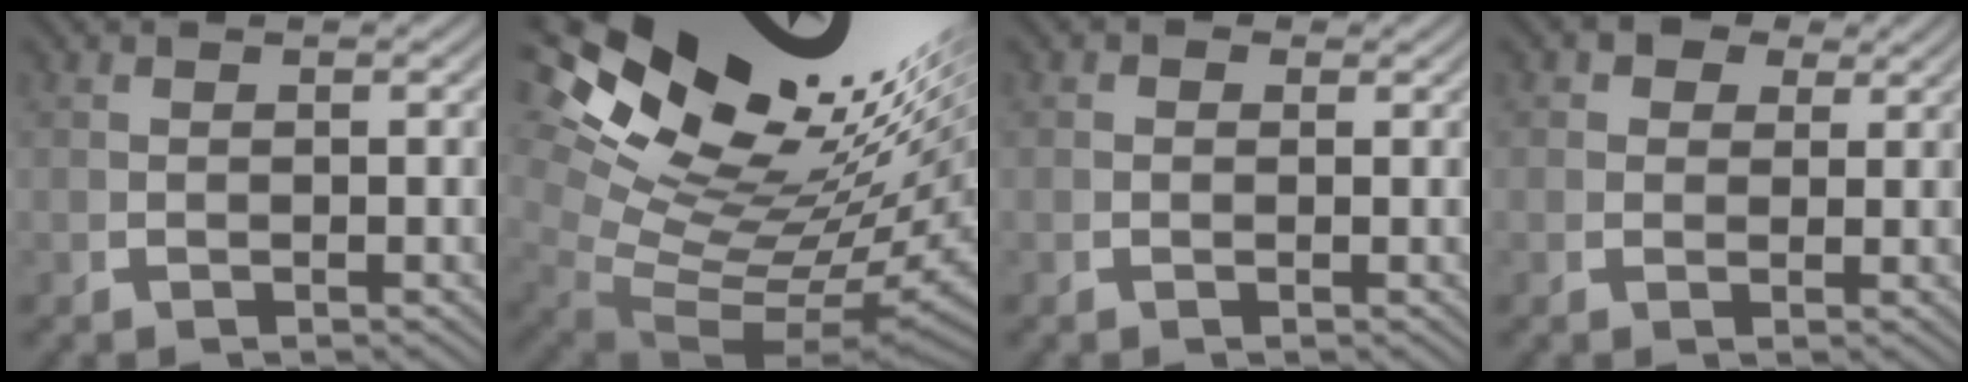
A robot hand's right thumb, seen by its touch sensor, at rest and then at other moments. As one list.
[{"total": 19.6, "force": [3.1, 12.2, 15.0], "torque": [-0.228, -0.028, 0.061]}, {"total": 1.0, "force": [0.4, 0.9, 0.3], "torque": [-0.005, -0.004, 0.004]}, {"total": 3.4, "force": [1.8, 2.6, 1.4], "torque": [-0.028, -0.001, 0.025]}]